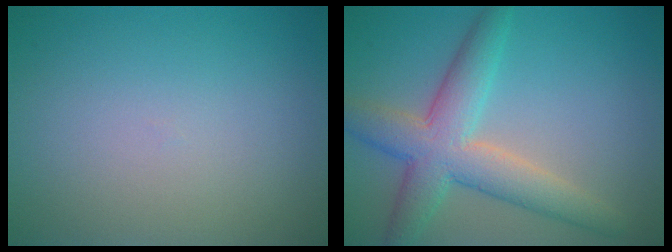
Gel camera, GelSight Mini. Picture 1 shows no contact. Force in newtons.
{"total": 6.2, "press": 6.2, "slide": 0.2}